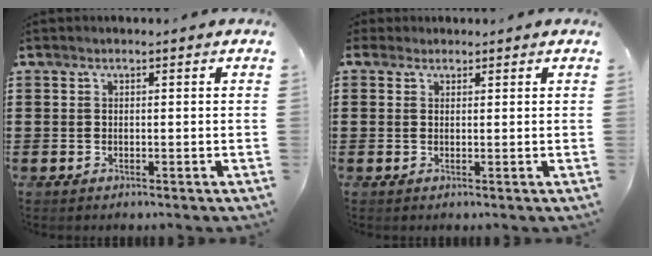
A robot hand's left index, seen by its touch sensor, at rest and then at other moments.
{"total": 1.0, "force": [0.7, 0.6, 0.2], "torque": [-0.006, 0.005, 0.014]}